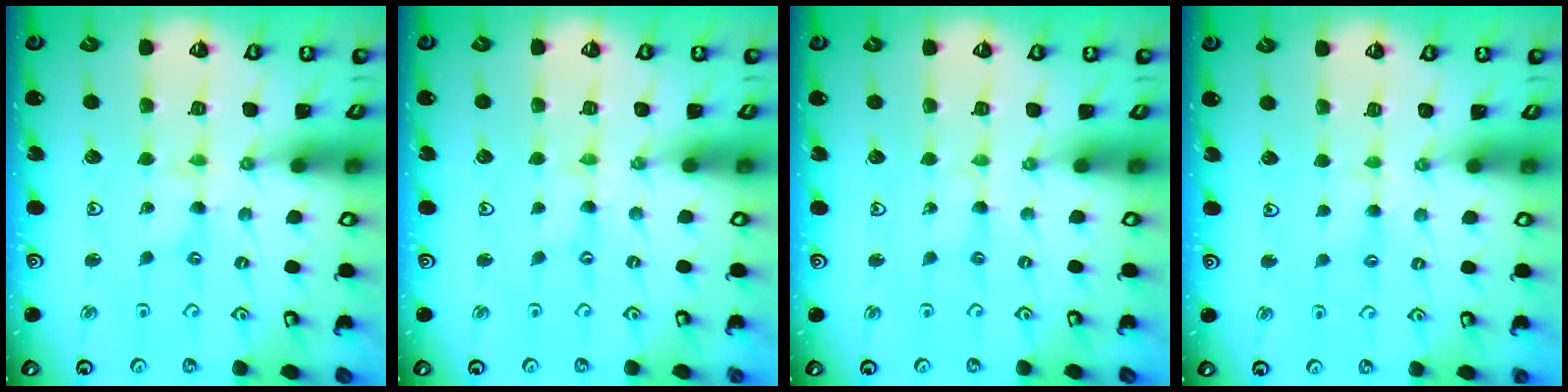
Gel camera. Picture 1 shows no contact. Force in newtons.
{"total": 0.0}
{"total": 1.3, "press": 1.3, "slide": 0.2}
{"total": 3.5, "press": 3.4, "slide": 0.6}